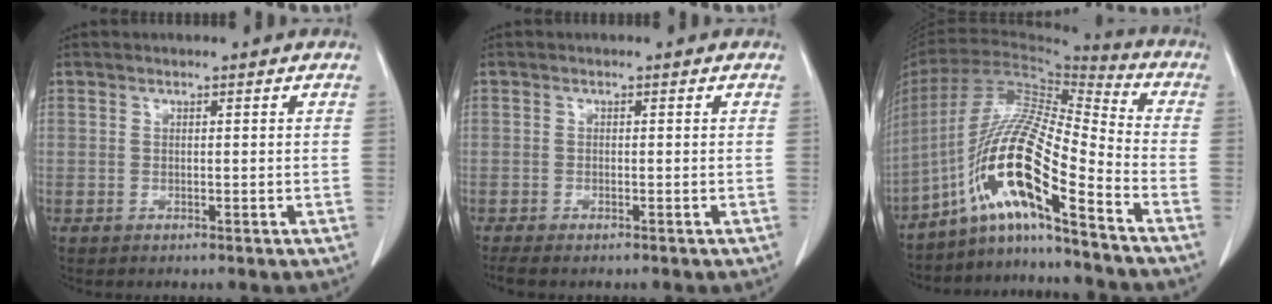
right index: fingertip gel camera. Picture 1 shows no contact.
{"total": 2.6, "force": [-2.2, 0.4, 1.4], "torque": [-0.023, -0.009, -0.031]}
{"total": 15.8, "force": [-10.2, 0.2, 12.0], "torque": [-0.238, 0.008, -0.191]}